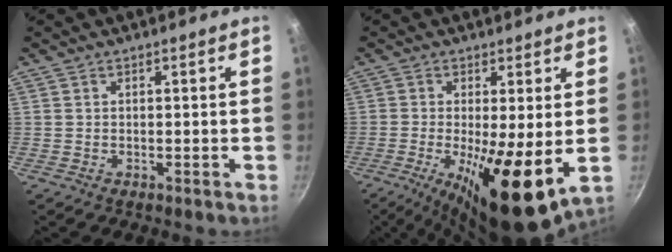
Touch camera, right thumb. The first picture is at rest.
{"total": 15.2, "force": [-2.4, 4.2, 14.4], "torque": [-0.231, -0.025, -0.031]}